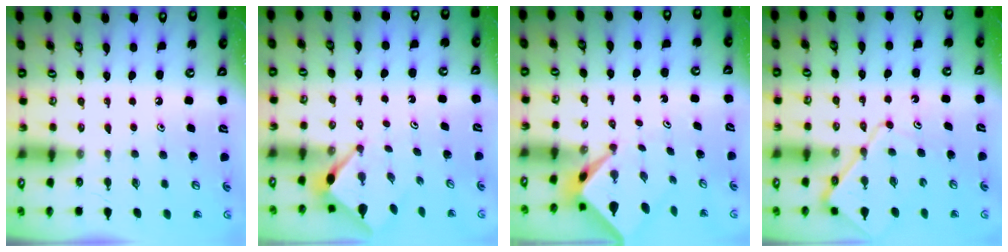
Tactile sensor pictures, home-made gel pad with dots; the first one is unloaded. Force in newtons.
{"total": 2.9, "press": 2.9, "slide": 0.3}
{"total": 2.4, "press": 2.4, "slide": 0.2}
{"total": 10.2, "press": 10.1, "slide": 1.0}